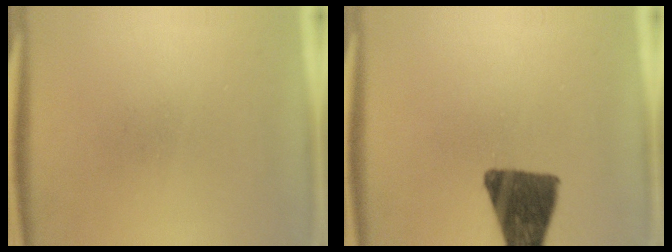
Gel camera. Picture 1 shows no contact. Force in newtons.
{"total": 12.7}